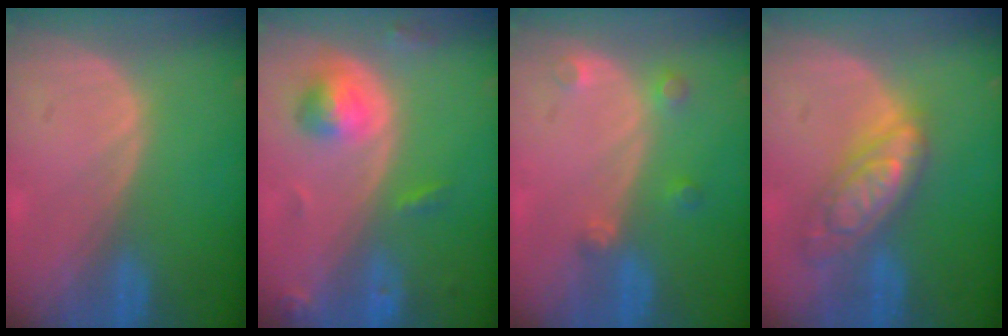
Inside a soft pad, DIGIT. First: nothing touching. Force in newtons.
{"total": 5.2, "press": 4.9, "slide": 1.8}
{"total": 2.6, "press": 2.6, "slide": 0.5}
{"total": 7.4, "press": 7.4, "slide": 0.5}